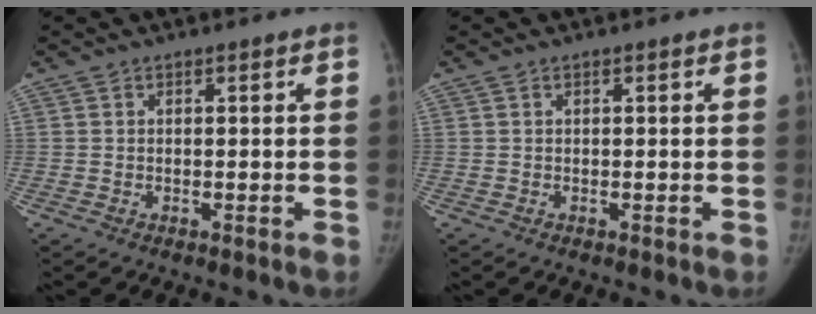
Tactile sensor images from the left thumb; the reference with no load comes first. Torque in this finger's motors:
{"motor_torque": [0.04, 0.06, -0.25, 0.09, 0.07]}